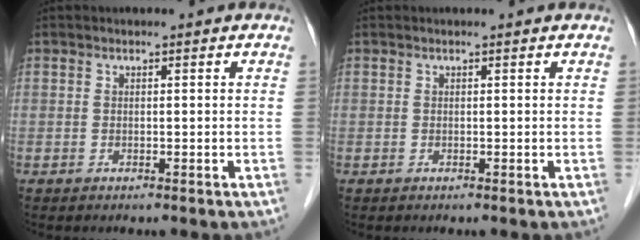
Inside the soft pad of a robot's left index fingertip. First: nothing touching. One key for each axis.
{"total": 1.2, "fx": 1.2, "fy": 0.1, "fz": 0.2, "tx": -0.010, "ty": 0.015, "tz": 0.016}